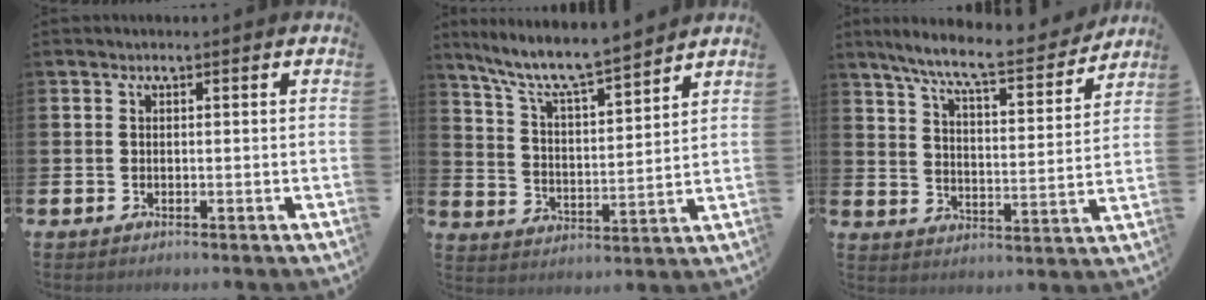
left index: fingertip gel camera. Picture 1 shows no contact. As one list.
[{"total": 8.5, "force": [7.8, 0.6, 3.2], "torque": [-0.096, -0.053, 0.135]}, {"total": 8.7, "force": [7.8, 0.9, 3.7], "torque": [-0.095, -0.050, 0.131]}]